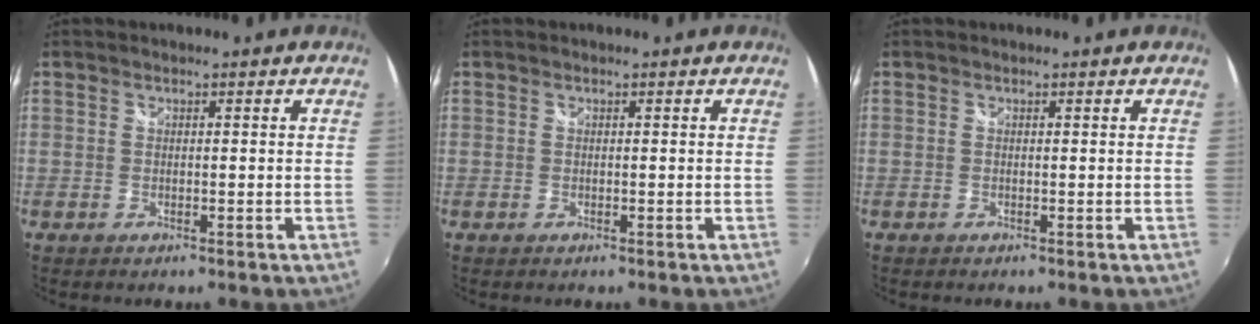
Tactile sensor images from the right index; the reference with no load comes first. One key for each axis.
{"total": 0.0}
{"total": 0.0}